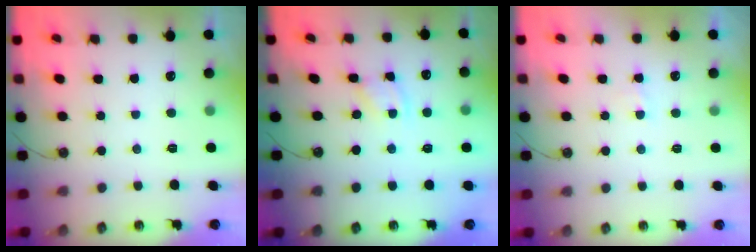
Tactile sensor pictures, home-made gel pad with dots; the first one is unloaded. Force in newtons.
{"total": 1.9, "press": 1.9, "slide": 0.3}
{"total": 2.8, "press": 2.8, "slide": 0.4}